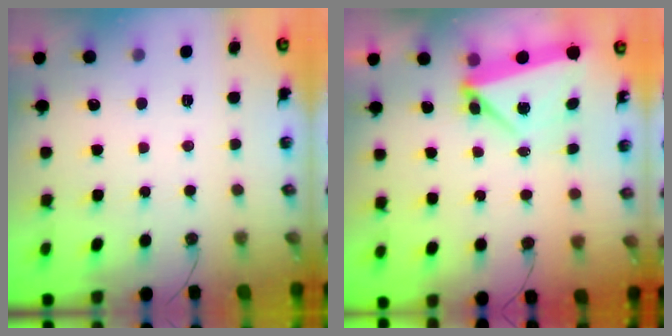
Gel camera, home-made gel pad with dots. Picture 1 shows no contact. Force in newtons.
{"total": 5.9, "press": 5.6, "slide": 1.7}